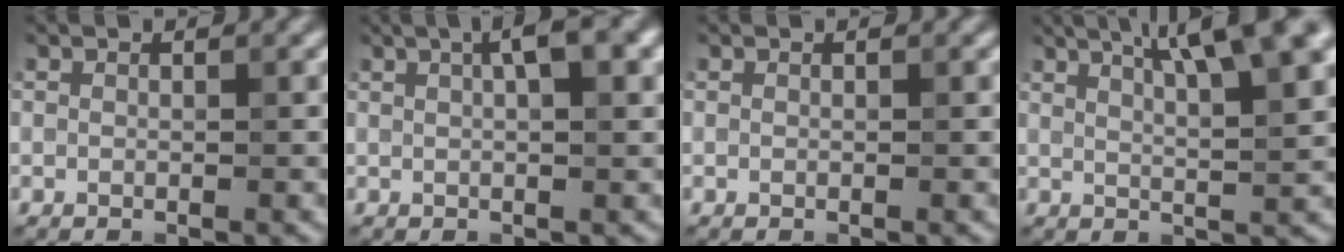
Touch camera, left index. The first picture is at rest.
{"total": 4.1, "force": [1.7, 0.9, 3.6], "torque": [-0.053, 0.012, 0.024]}
{"total": 0.0}
{"total": 9.8, "force": [5.4, 2.6, 7.8], "torque": [-0.086, 0.037, 0.061]}